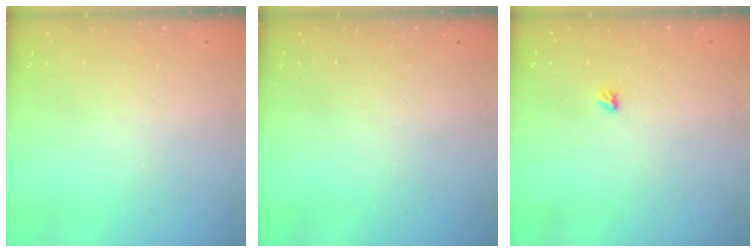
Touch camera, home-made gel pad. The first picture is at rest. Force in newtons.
{"total": 0.0}
{"total": 2.9, "press": 2.9, "slide": 0.5}